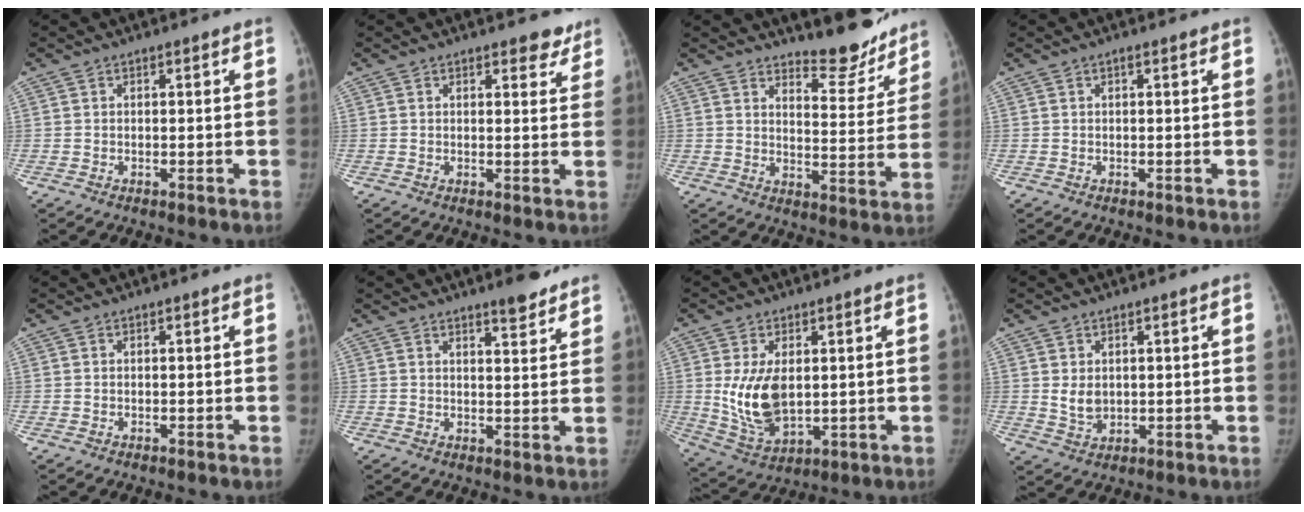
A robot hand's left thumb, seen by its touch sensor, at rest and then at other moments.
{"total": 3.3, "force": [2.6, 1.7, 1.1], "torque": [0.013, -0.015, 0.028]}
{"total": 11.3, "force": [10.3, 3.4, 3.3], "torque": [-0.011, -0.093, 0.138]}
{"total": 0.0}
{"total": 0.0}
{"total": 4.9, "force": [4.0, 1.0, 2.7], "torque": [-0.027, -0.030, 0.055]}
{"total": 11.4, "force": [1.1, 6.7, 9.1], "torque": [-0.164, -0.016, 0.039]}
{"total": 3.8, "force": [0.9, 2.8, 2.4], "torque": [-0.033, -0.013, 0.026]}